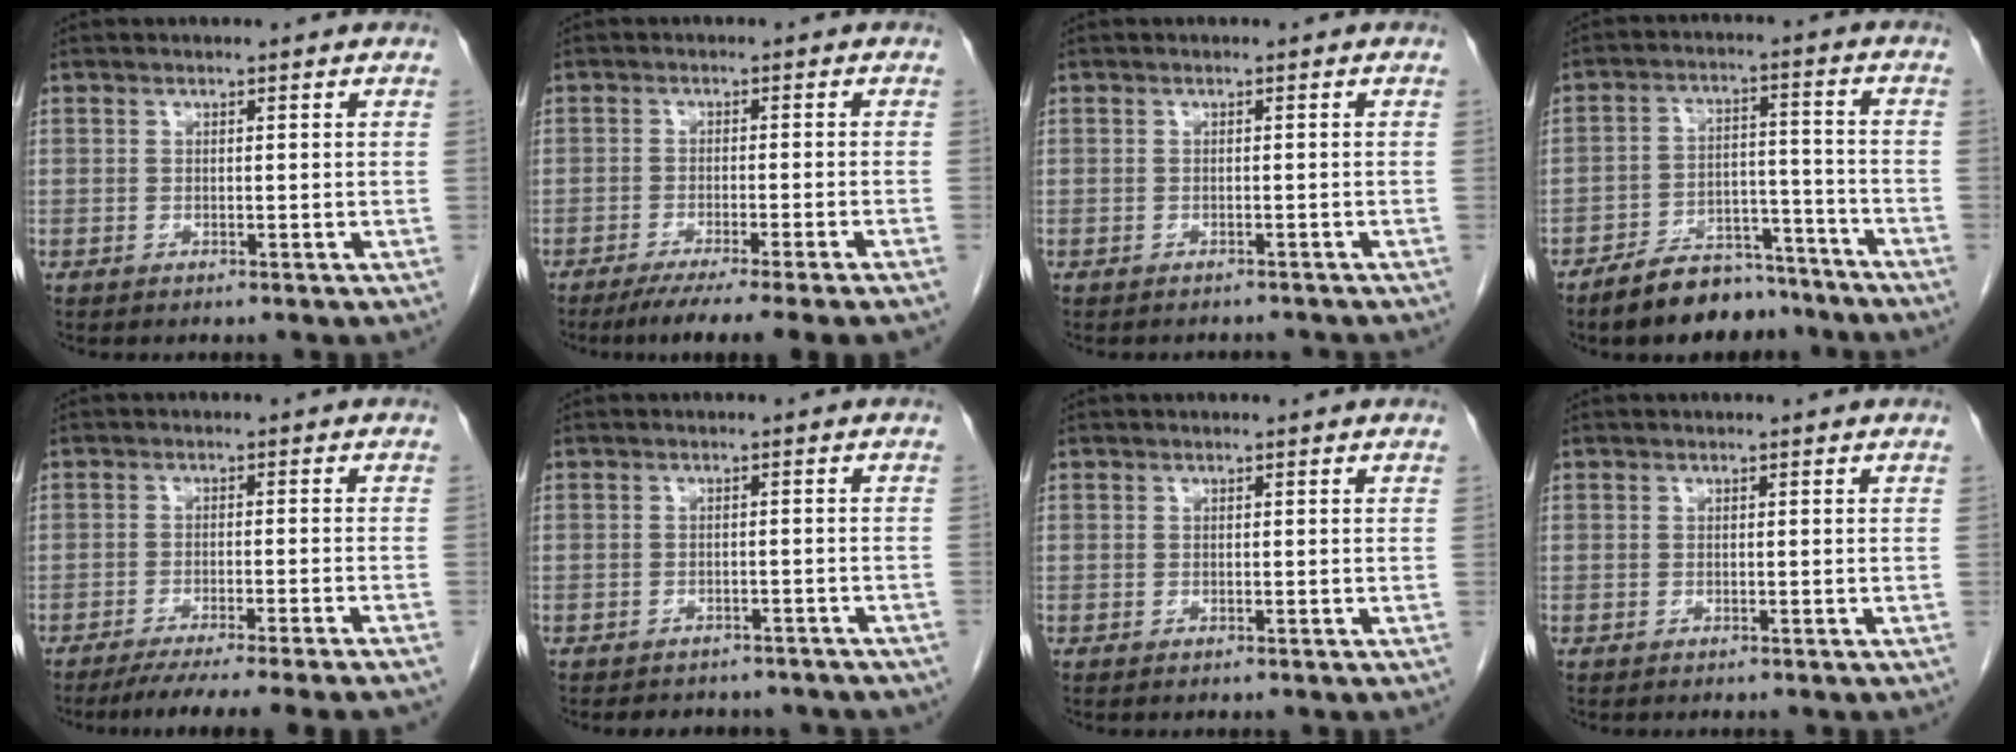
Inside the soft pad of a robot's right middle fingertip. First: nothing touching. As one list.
[{"total": 11.0, "force": [-9.0, -1.7, 6.1], "torque": [-0.062, -0.028, -0.132]}, {"total": 3.0, "force": [-2.8, 0.9, 0.3], "torque": [-0.003, -0.002, -0.034]}, {"total": 9.8, "force": [-8.4, 4.1, 3.2], "torque": [-0.049, 0.019, -0.137]}, {"total": 12.4, "force": [-10.7, -1.5, 6.2], "torque": [-0.062, -0.030, -0.153]}, {"total": 9.0, "force": [-7.8, 3.6, 2.6], "torque": [-0.039, 0.007, -0.079]}, {"total": 0.0}, {"total": 0.0}]